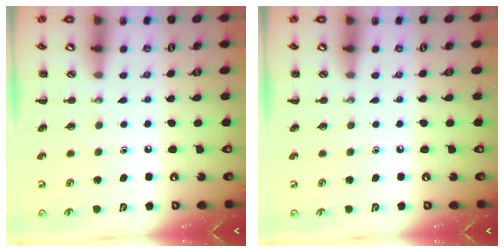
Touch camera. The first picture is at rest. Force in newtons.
{"total": 0.0}